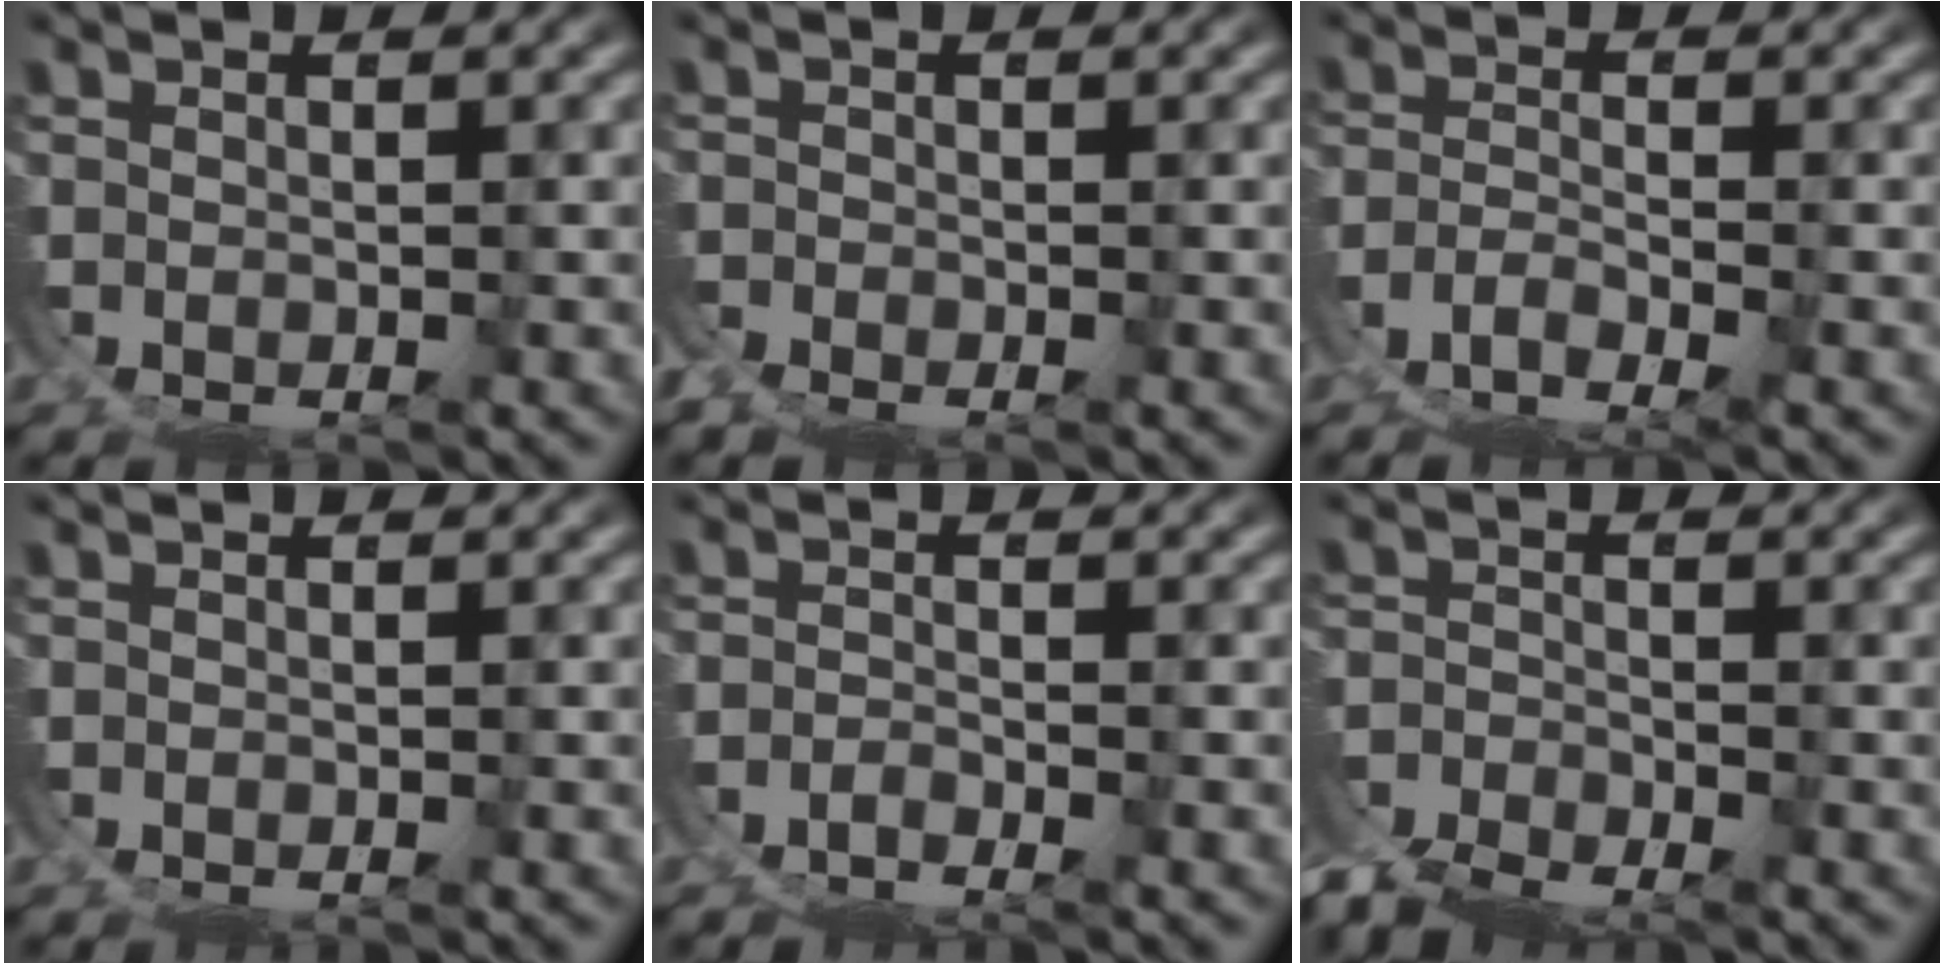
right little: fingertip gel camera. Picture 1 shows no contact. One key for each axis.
{"total": 2.9, "fx": -2.0, "fy": 1.9, "fz": 0.9, "tx": -0.022, "ty": -0.009, "tz": -0.038}
{"total": 5.6, "fx": -3.5, "fy": 3.5, "fz": 2.6, "tx": -0.056, "ty": -0.027, "tz": -0.053}
{"total": 0.0}
{"total": 3.4, "fx": -2.9, "fy": 1.2, "fz": 1.3, "tx": -0.023, "ty": -0.016, "tz": -0.046}
{"total": 6.6, "fx": -5.4, "fy": 3.3, "fz": 1.9, "tx": -0.046, "ty": -0.037, "tz": -0.078}